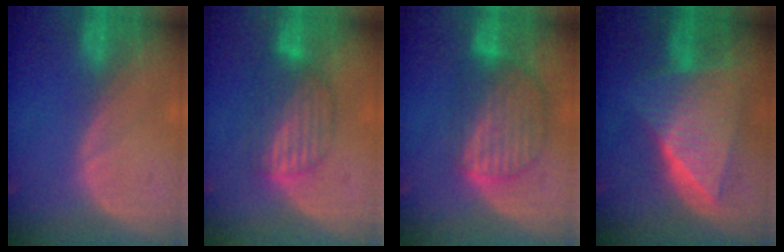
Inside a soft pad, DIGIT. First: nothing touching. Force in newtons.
{"total": 6.4, "press": 6.3, "slide": 0.7}
{"total": 8.7, "press": 7.6, "slide": 4.3}
{"total": 10.1, "press": 10.1, "slide": 0.6}